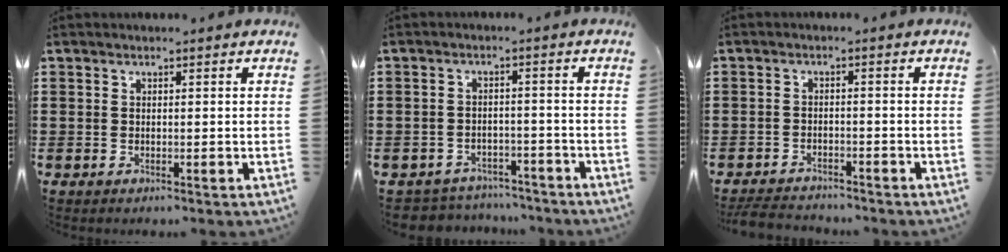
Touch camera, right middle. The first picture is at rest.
{"total": 3.5, "force": [-3.4, 0.5, -0.3], "torque": [-0.004, -0.002, -0.074]}
{"total": 2.9, "force": [-2.9, 0.4, 0.2], "torque": [-0.009, -0.001, -0.061]}